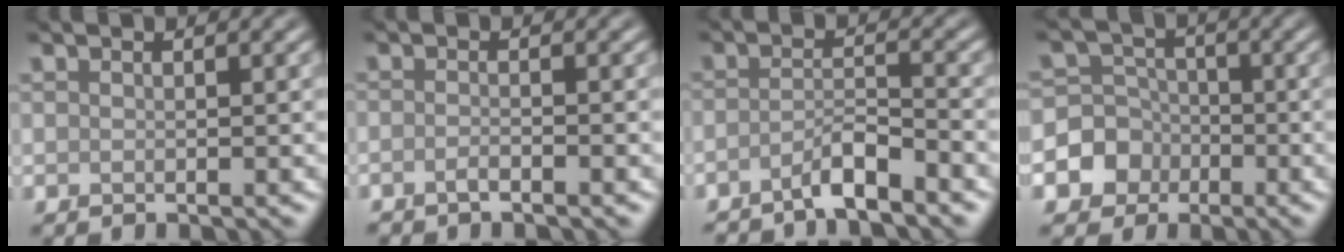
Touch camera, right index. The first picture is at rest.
{"total": 1.1, "force": [-1.0, 0.0, 0.5], "torque": [-0.011, -0.001, -0.020]}
{"total": 3.0, "force": [-2.5, 0.2, 1.5], "torque": [-0.027, 0.006, -0.054]}
{"total": 5.8, "force": [-2.3, 5.3, 0.7], "torque": [0.003, 0.006, -0.068]}